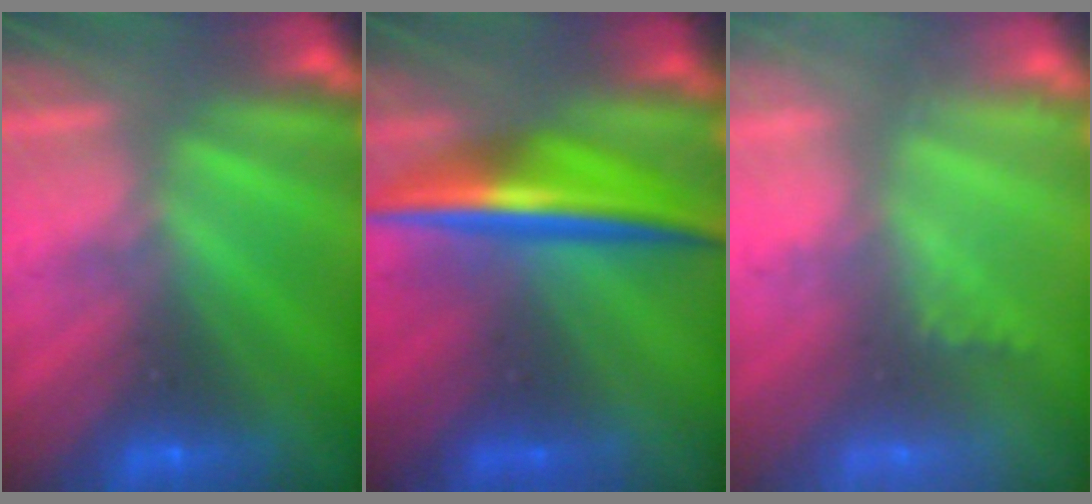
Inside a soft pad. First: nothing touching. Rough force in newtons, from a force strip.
{"total": 7.4}
{"total": 1.8}